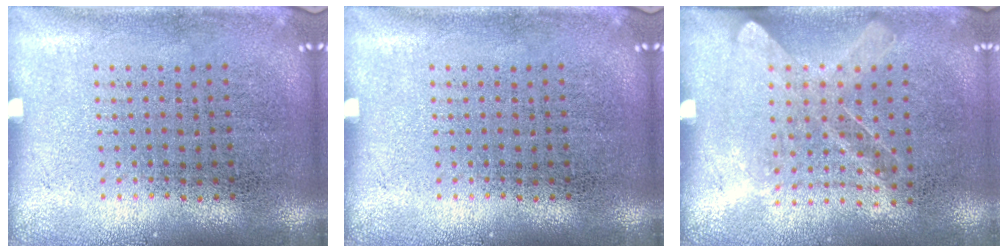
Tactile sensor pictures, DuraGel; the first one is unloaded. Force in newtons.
{"total": 0.0}
{"total": 1.3, "press": 1.0, "slide": 0.8}